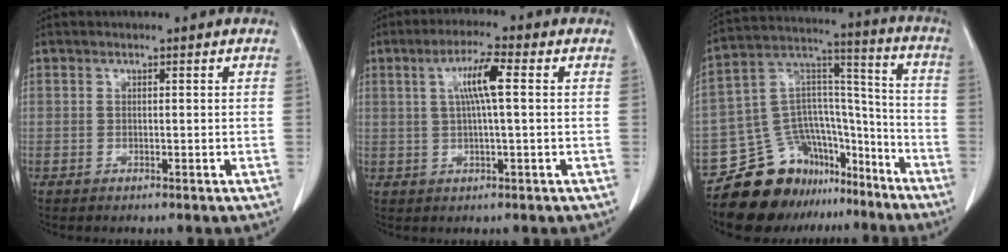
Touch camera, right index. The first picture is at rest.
{"total": 5.9, "force": [1.3, 0.2, 5.8], "torque": [-0.108, 0.009, 0.023]}
{"total": 17.5, "force": [-13.4, 9.6, 5.9], "torque": [-0.090, 0.076, -0.221]}